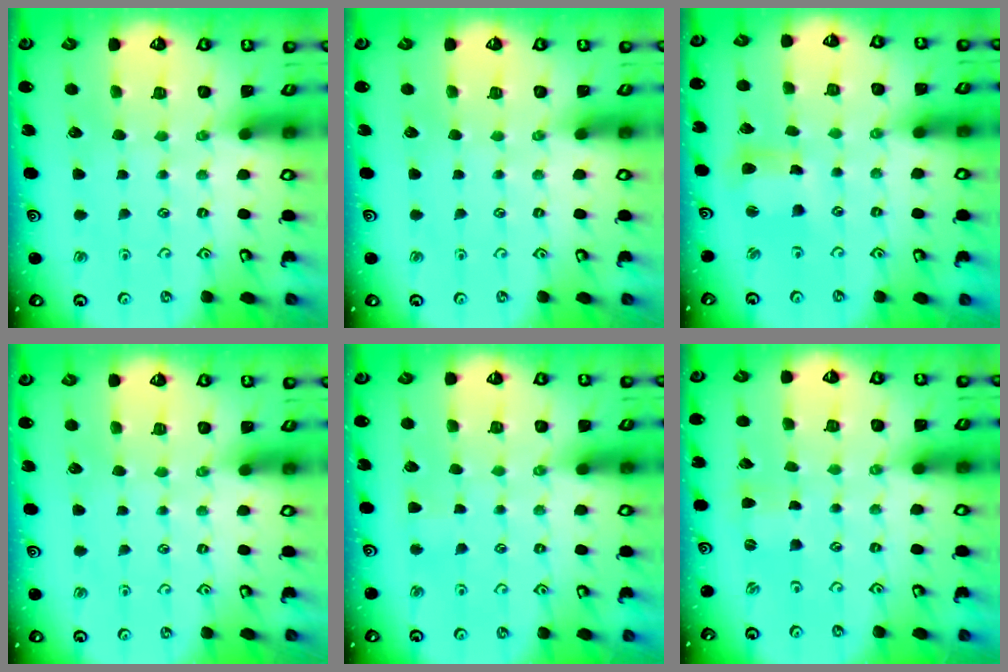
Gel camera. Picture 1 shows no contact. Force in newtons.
{"total": 0.0}
{"total": 6.0, "press": 5.9, "slide": 0.9}
{"total": 0.0}
{"total": 2.4, "press": 2.4, "slide": 0.3}
{"total": 0.9, "press": 0.9, "slide": 0.2}